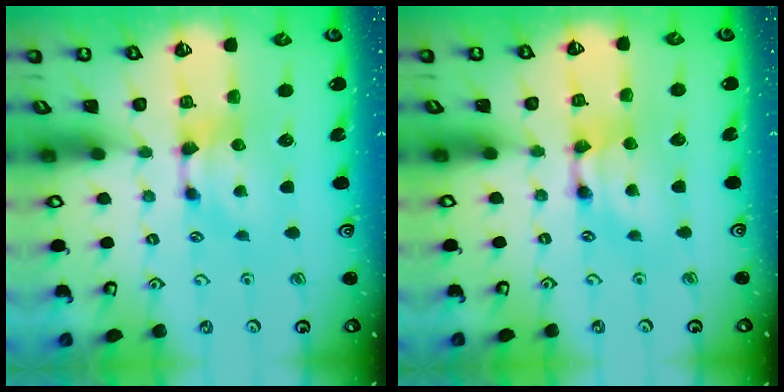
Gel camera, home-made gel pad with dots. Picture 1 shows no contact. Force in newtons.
{"total": 2.1, "press": 2.1, "slide": 0.0}